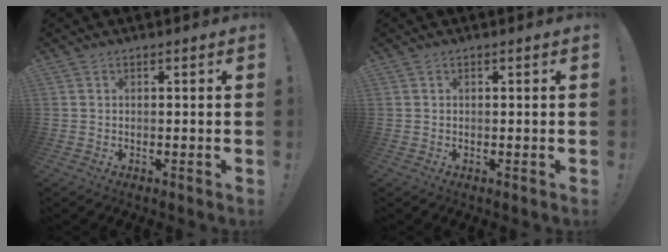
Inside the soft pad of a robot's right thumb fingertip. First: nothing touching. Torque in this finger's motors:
{"motor_torque": [-0.15, -0.04, 0.06, 0.15, 0.01]}